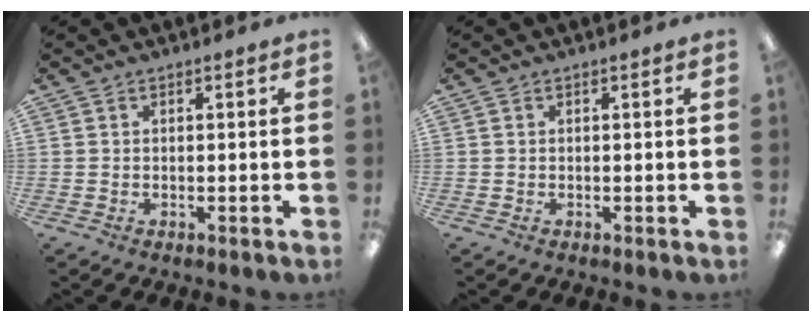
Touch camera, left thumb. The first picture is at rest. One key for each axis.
{"total": 0.0}